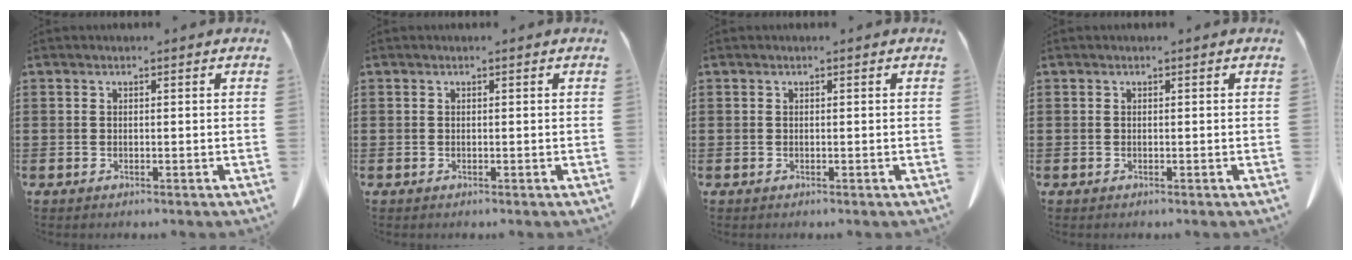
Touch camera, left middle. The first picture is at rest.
{"total": 0.0}
{"total": 0.0}
{"total": 0.0}